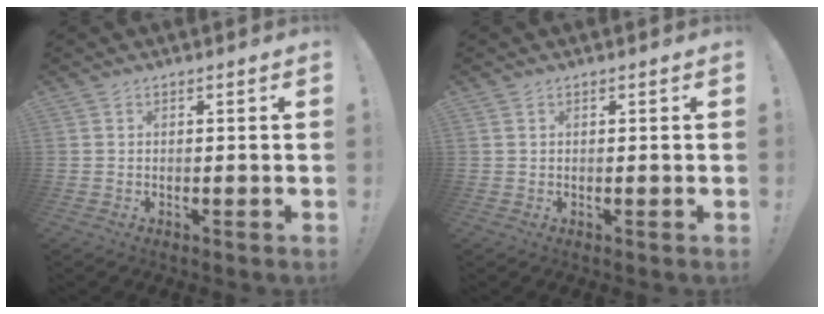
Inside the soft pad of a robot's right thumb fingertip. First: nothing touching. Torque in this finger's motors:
{"motor_torque": [0.02, 0.08, 0.00, 0.19, 0.03]}